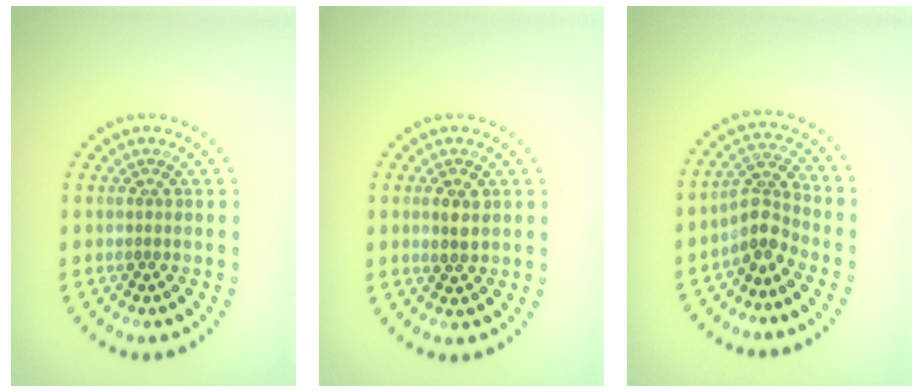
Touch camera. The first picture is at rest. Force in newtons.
{"total": 1.8, "press": 1.8, "slide": 0.3}
{"total": 2.9, "press": 2.2, "slide": 1.9}